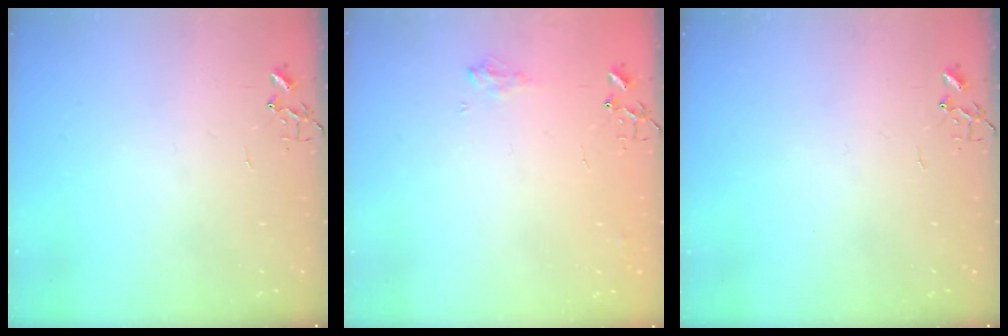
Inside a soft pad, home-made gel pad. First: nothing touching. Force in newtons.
{"total": 7.7, "press": 7.7, "slide": 0.9}
{"total": 0.0}